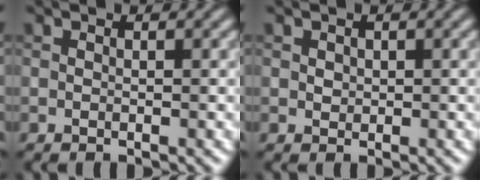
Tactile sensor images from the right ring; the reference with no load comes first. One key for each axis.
{"total": 0.8, "fx": 0.3, "fy": 0.7, "fz": 0.2, "tx": -0.003, "ty": -0.003, "tz": 0.006}